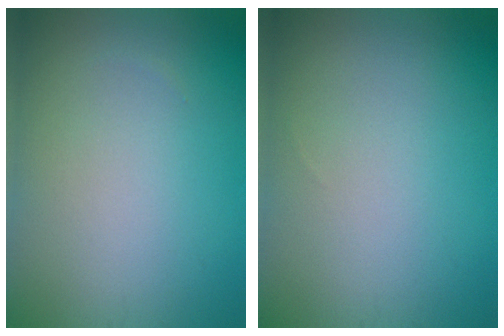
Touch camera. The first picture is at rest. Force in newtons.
{"total": 0.0}